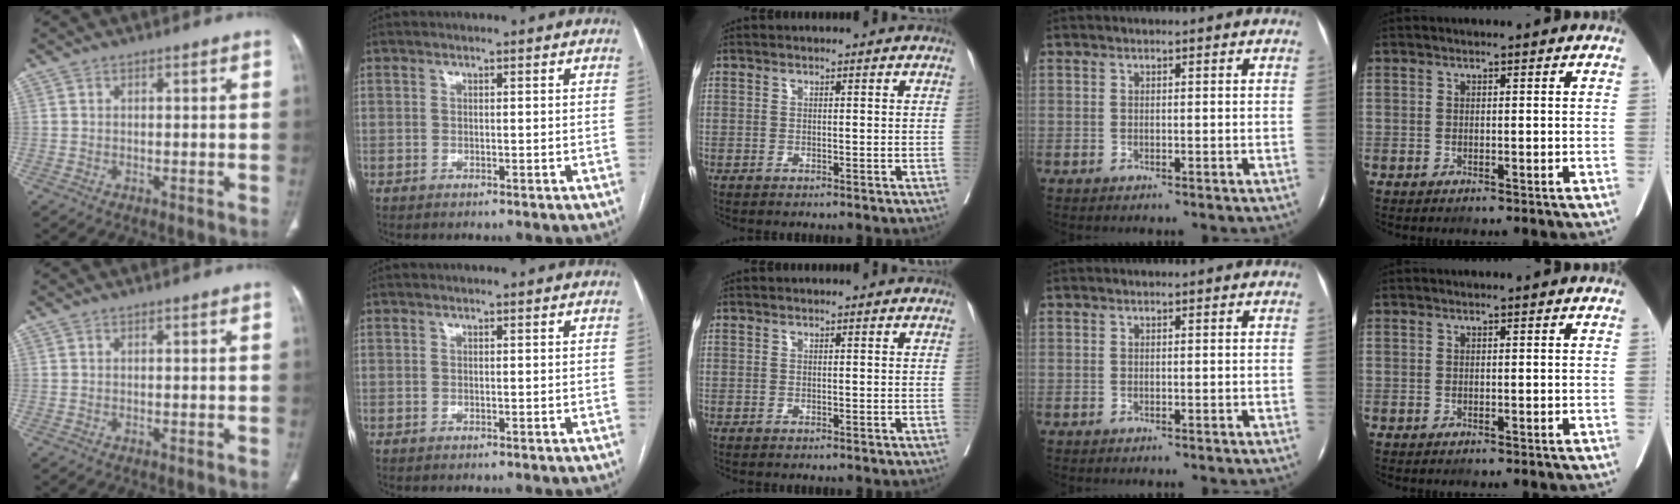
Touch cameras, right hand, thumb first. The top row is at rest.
{}